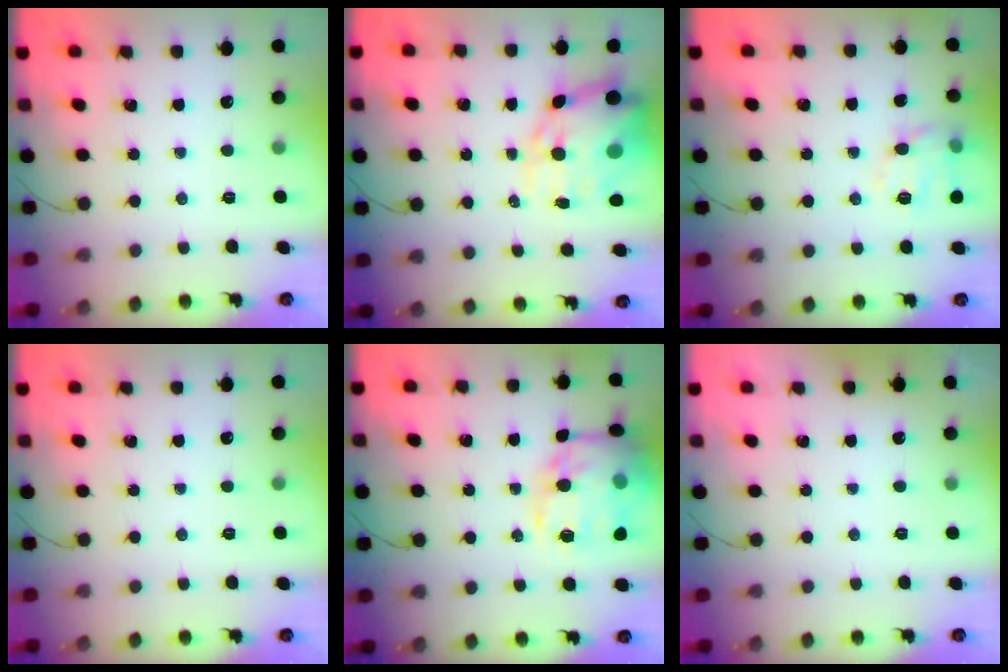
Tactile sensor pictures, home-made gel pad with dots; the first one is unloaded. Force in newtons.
{"total": 16.8, "press": 16.3, "slide": 4.2}
{"total": 11.1, "press": 11.1, "slide": 0.2}
{"total": 0.0}
{"total": 20.7, "press": 20.6, "slide": 2.2}
{"total": 1.9, "press": 1.9, "slide": 0.3}